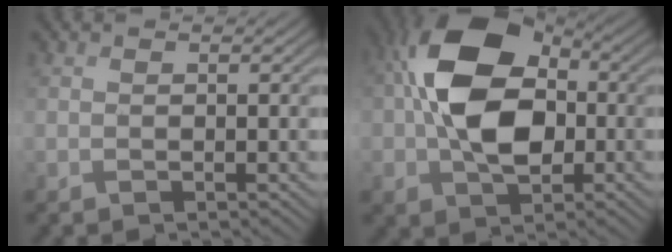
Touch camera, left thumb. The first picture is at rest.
{"total": 13.4, "force": [0.3, 9.1, 9.9], "torque": [-0.181, 0.014, -0.007]}